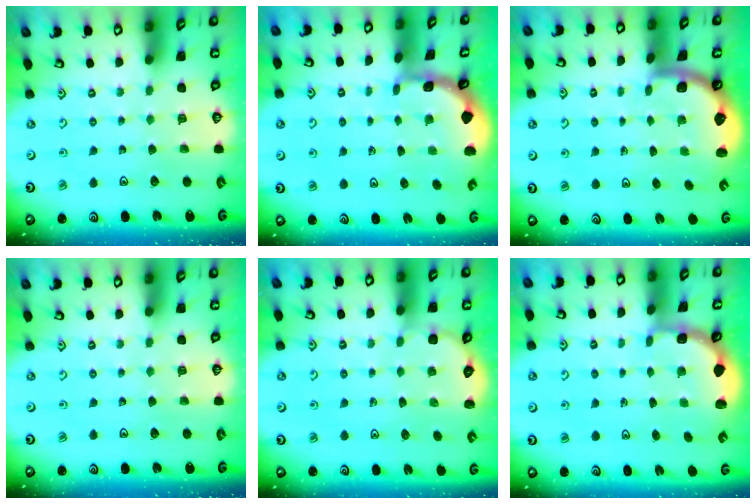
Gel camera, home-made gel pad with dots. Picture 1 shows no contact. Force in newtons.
{"total": 1.5, "press": 1.5, "slide": 0.1}
{"total": 1.6, "press": 1.6, "slide": 0.1}
{"total": 0.0}
{"total": 2.2, "press": 2.2, "slide": 0.3}
{"total": 2.4, "press": 1.8, "slide": 1.6}